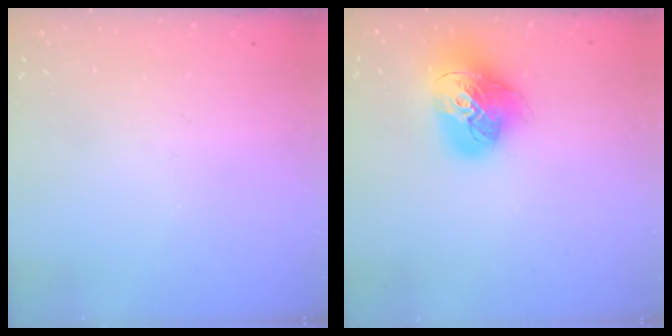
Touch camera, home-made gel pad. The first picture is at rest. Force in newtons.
{"total": 19.2, "press": 19.1, "slide": 2.2}